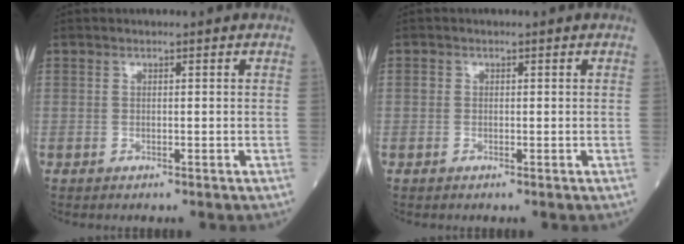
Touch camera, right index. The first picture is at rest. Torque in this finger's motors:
{"motor_torque": [0.05, 0.00, -0.03, 0.00]}